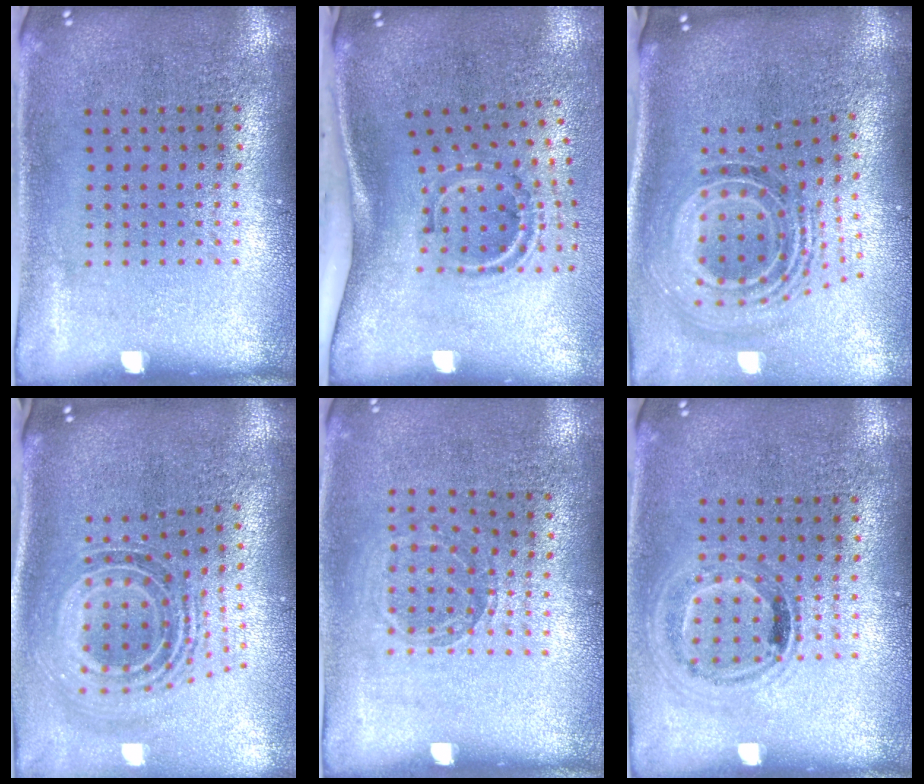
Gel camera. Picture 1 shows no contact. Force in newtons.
{"total": 2.2, "press": 1.2, "slide": 1.8}
{"total": 2.0, "press": 1.4, "slide": 1.3}
{"total": 1.6, "press": 1.3, "slide": 0.9}
{"total": 0.8, "press": 0.8, "slide": 0.1}
{"total": 1.0, "press": 0.9, "slide": 0.4}